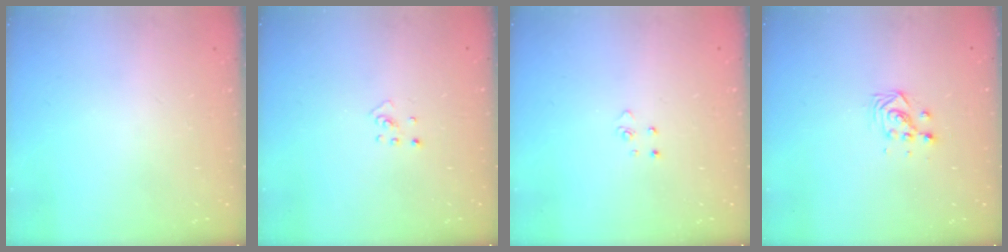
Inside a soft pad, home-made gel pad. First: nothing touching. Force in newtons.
{"total": 2.5, "press": 2.4, "slide": 0.5}
{"total": 2.8, "press": 2.8, "slide": 0.3}
{"total": 3.2, "press": 3.2, "slide": 0.5}